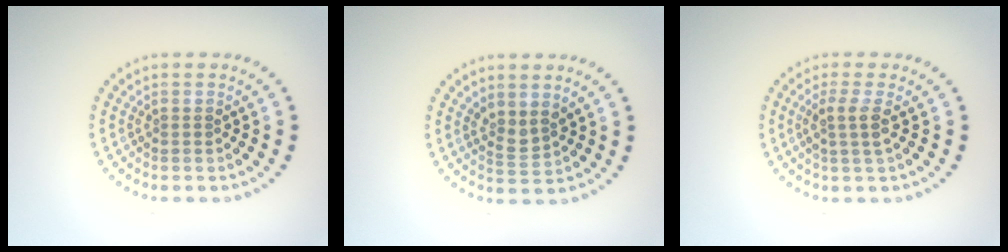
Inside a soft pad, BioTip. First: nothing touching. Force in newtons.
{"total": 1.8, "press": 1.3, "slide": 1.3}
{"total": 2.1, "press": 1.6, "slide": 1.3}